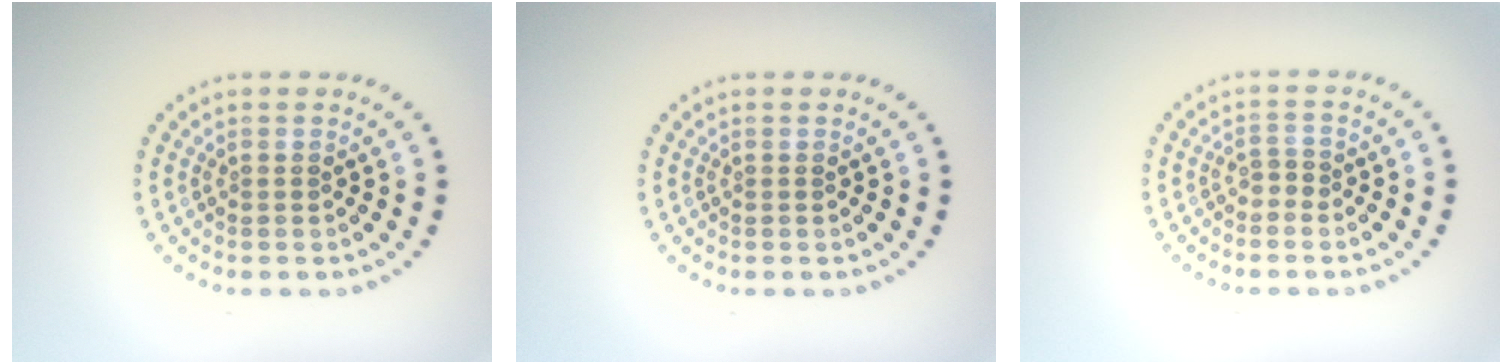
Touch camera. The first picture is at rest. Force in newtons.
{"total": 0.0}
{"total": 0.9, "press": 0.8, "slide": 0.5}